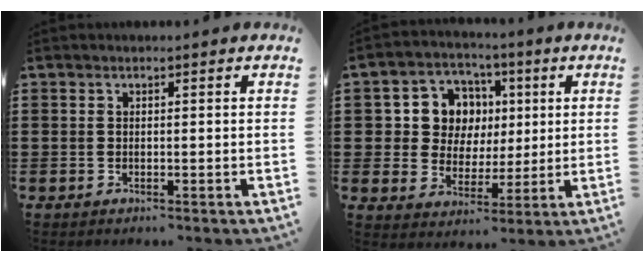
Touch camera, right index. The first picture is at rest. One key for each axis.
{"total": 8.9, "fx": 1.9, "fy": 8.1, "fz": 3.3, "tx": -0.085, "ty": 0.016, "tz": 0.038}